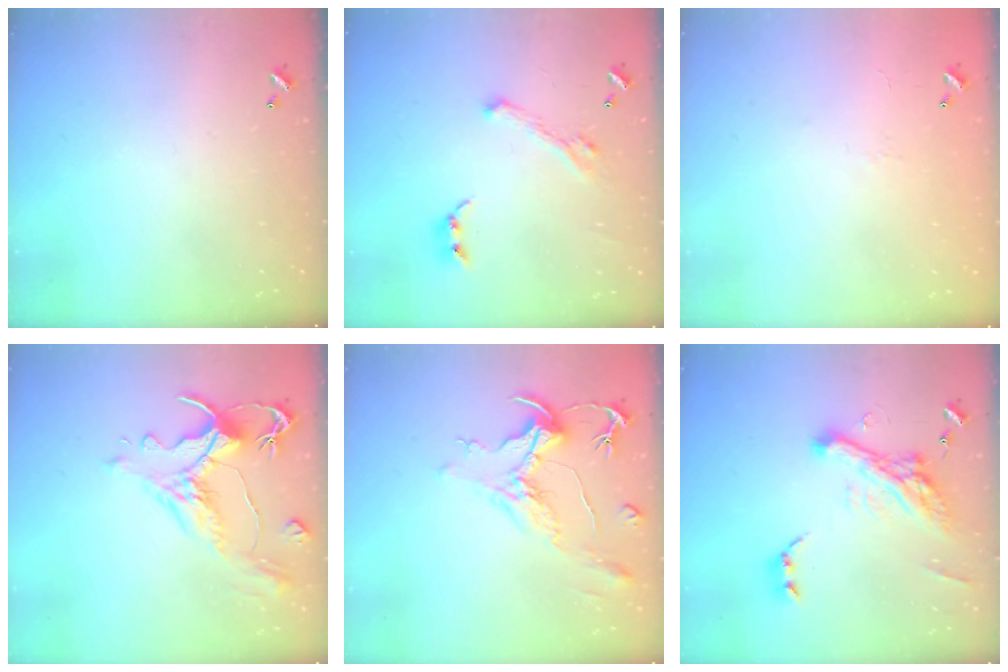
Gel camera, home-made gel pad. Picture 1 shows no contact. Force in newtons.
{"total": 4.2, "press": 4.1, "slide": 1.0}
{"total": 9.1, "press": 9.1, "slide": 0.5}
{"total": 1.5, "press": 0.2, "slide": 1.5}
{"total": 2.1, "press": 1.7, "slide": 1.3}
{"total": 11.7, "press": 11.5, "slide": 2.1}